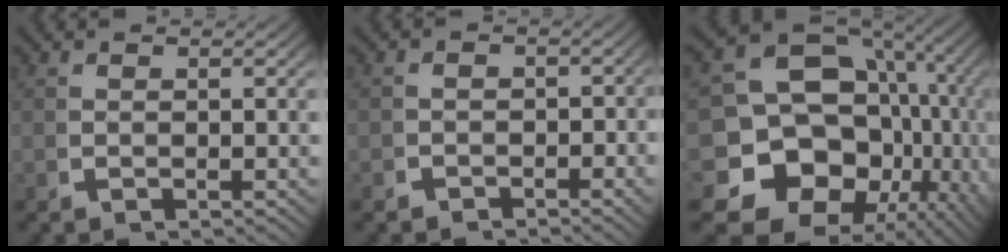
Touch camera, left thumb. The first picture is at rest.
{"total": 1.6, "force": [-1.3, 1.0, 0.1], "torque": [0.008, -0.006, -0.025]}
{"total": 20.6, "force": [-2.8, 16.5, 12.1], "torque": [-0.229, -0.066, -0.044]}